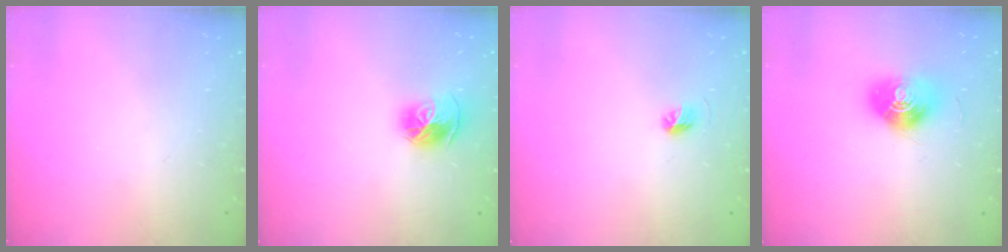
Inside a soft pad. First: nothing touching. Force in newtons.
{"total": 11.3, "press": 11.2, "slide": 1.2}
{"total": 4.6, "press": 4.4, "slide": 1.4}
{"total": 11.1, "press": 11.1, "slide": 0.2}